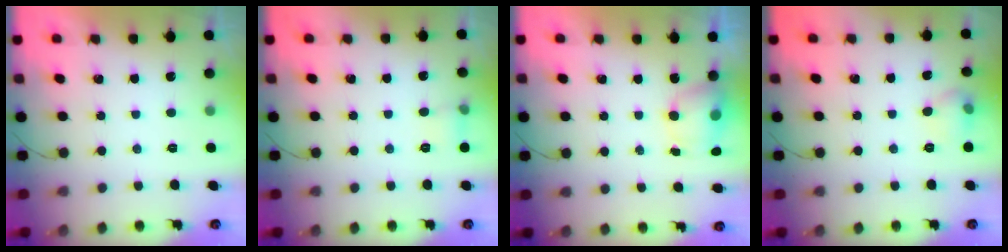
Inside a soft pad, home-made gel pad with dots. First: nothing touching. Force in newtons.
{"total": 5.2, "press": 5.0, "slide": 1.2}
{"total": 5.8, "press": 5.7, "slide": 0.7}
{"total": 5.9, "press": 5.7, "slide": 1.6}